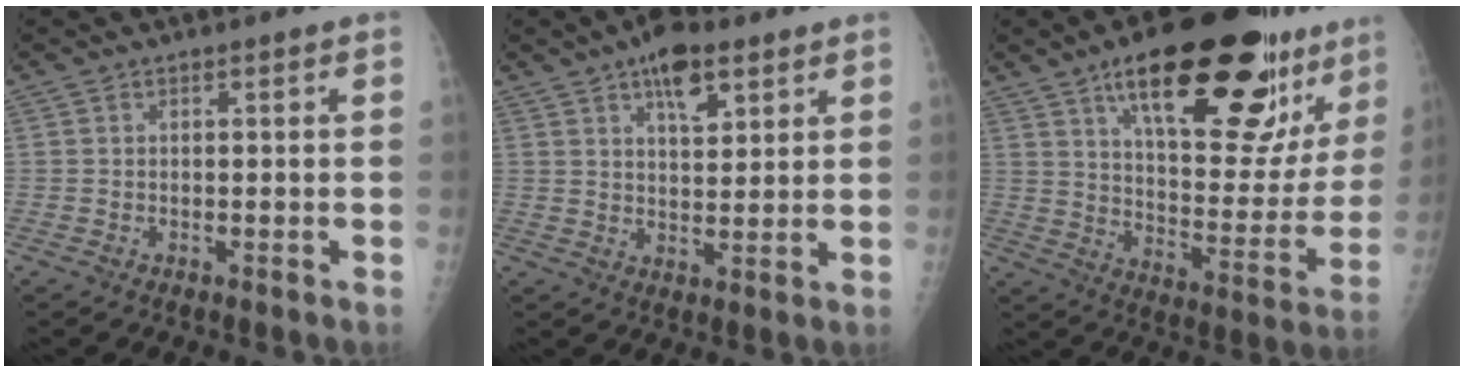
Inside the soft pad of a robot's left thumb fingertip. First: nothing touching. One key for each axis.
{"total": 8.5, "fx": 4.9, "fy": 4.0, "fz": 5.8, "tx": -0.069, "ty": -0.020, "tz": 0.074}
{"total": 29.5, "fx": 17.8, "fy": 10.5, "fz": 21.1, "tx": -0.262, "ty": -0.051, "tz": 0.266}